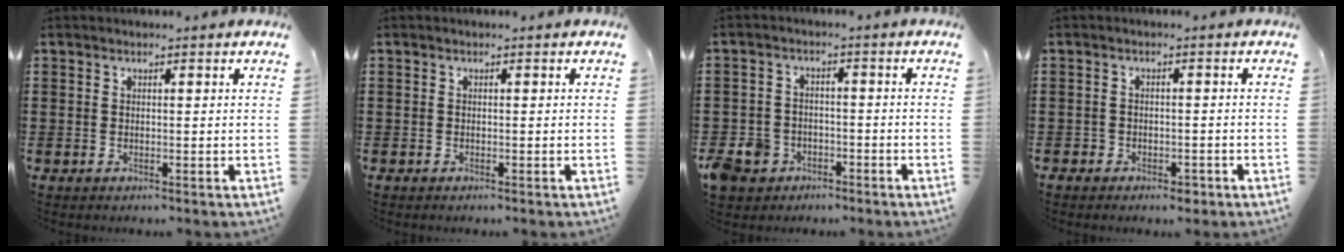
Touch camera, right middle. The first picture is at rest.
{"total": 0.0}
{"total": 5.0, "force": [-3.5, 3.4, 1.2], "torque": [-0.045, 0.006, -0.074]}
{"total": 1.6, "force": [-1.3, 0.9, 0.1], "torque": [-0.008, 0.001, -0.030]}